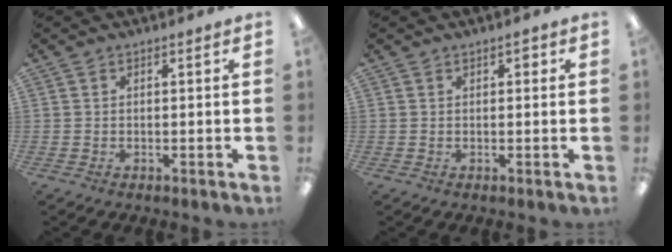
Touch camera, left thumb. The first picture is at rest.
{"total": 1.3, "force": [0.7, 0.7, 0.9], "torque": [-0.011, 0.000, 0.009]}